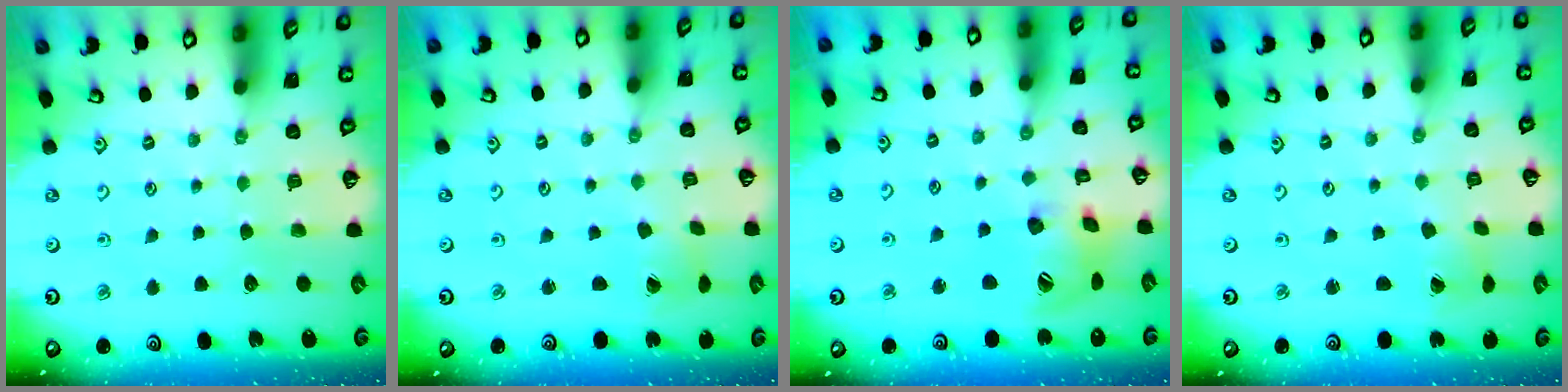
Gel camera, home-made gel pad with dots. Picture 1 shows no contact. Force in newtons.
{"total": 1.2, "press": 1.1, "slide": 0.2}
{"total": 16.9, "press": 16.8, "slide": 2.2}
{"total": 1.2, "press": 1.1, "slide": 0.2}